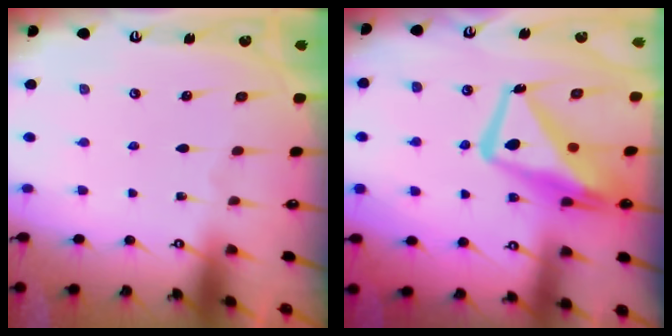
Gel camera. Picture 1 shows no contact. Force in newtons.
{"total": 15.0, "press": 14.9, "slide": 1.9}